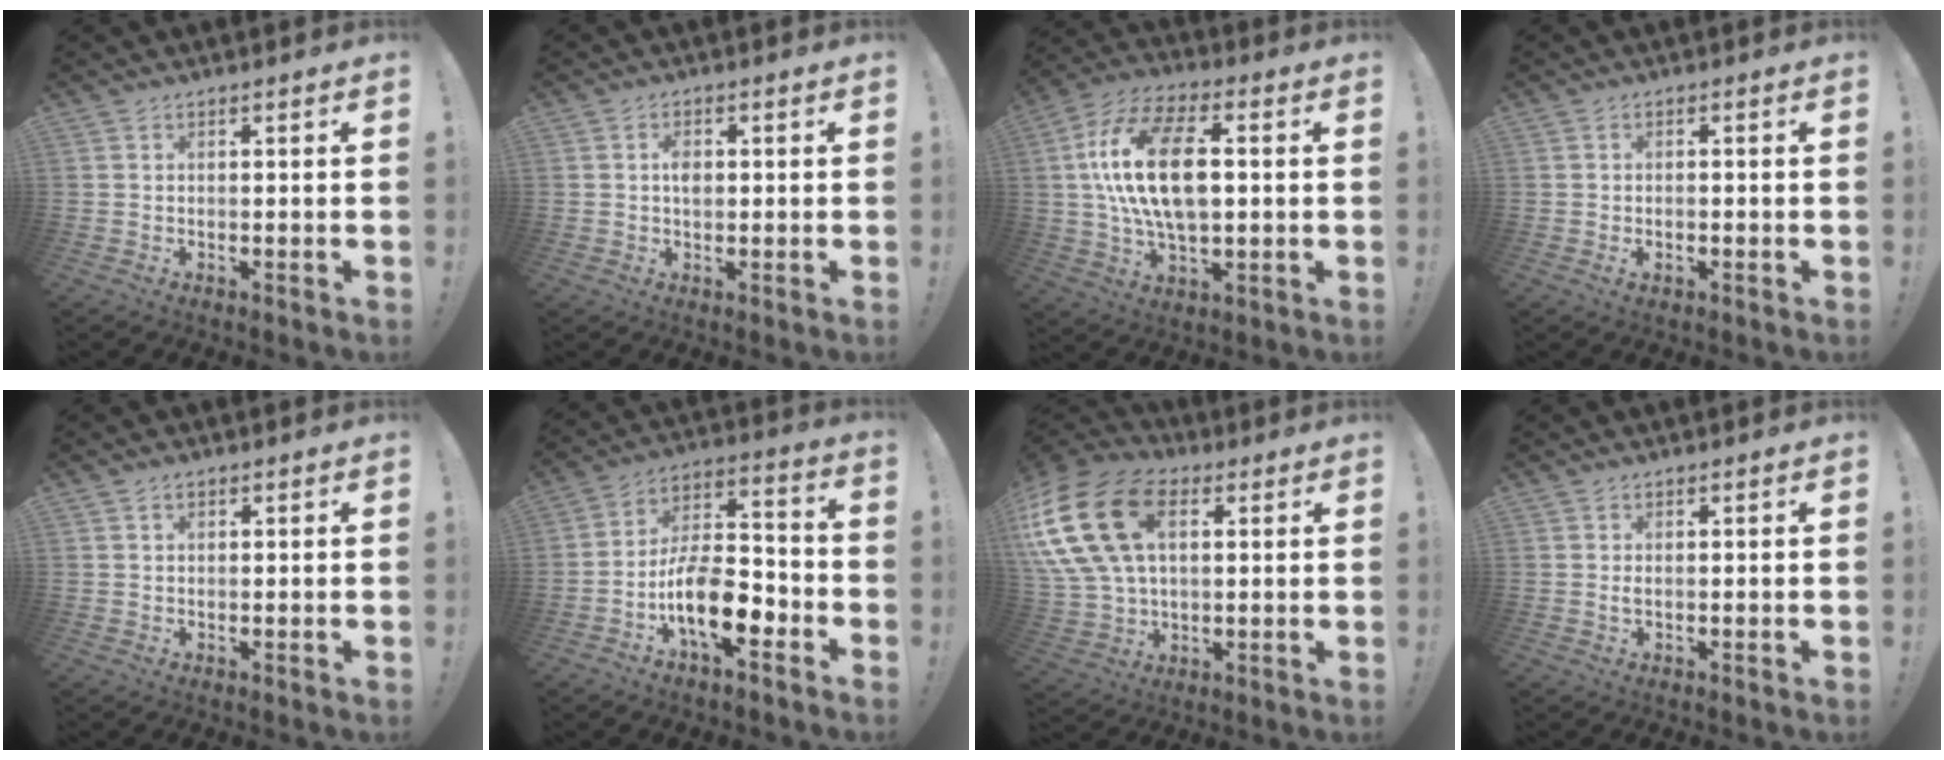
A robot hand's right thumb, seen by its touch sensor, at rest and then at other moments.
{"total": 3.1, "force": [0.2, 2.1, 2.3], "torque": [-0.029, 0.000, -0.002]}
{"total": 19.4, "force": [2.3, 10.8, 16.0], "torque": [-0.286, 0.007, 0.034]}
{"total": 1.5, "force": [-0.7, 0.6, 1.1], "torque": [-0.014, 0.001, -0.013]}
{"total": 1.1, "force": [0.6, 0.8, 0.5], "torque": [-0.009, 0.001, 0.012]}
{"total": 15.5, "force": [-7.2, 7.5, 11.5], "torque": [-0.207, 0.033, -0.116]}
{"total": 24.3, "force": [6.9, 16.1, 16.7], "torque": [-0.323, -0.012, 0.130]}
{"total": 0.9, "force": [0.1, 0.2, 0.9], "torque": [-0.018, 0.002, 0.001]}